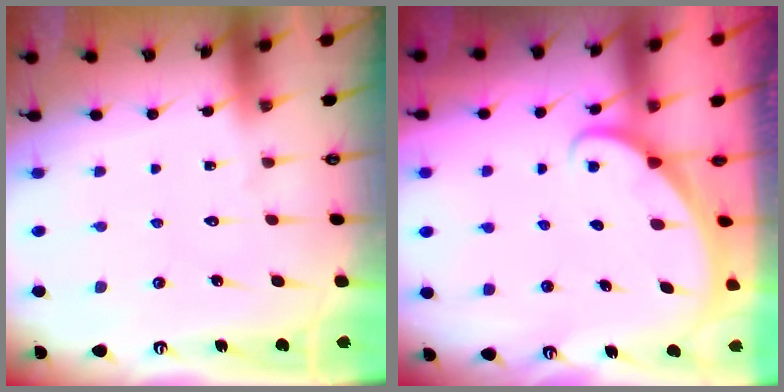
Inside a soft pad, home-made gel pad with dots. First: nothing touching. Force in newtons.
{"total": 1.5, "press": 1.5, "slide": 0.0}